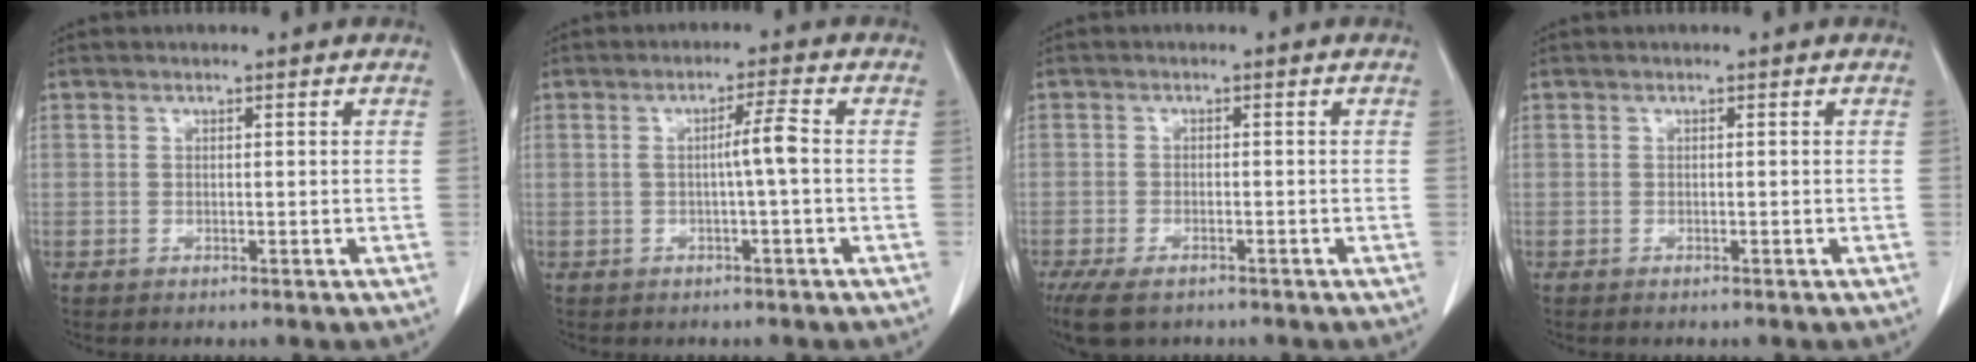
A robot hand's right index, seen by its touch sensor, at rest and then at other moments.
{"total": 3.7, "force": [-0.3, 0.0, 3.7], "torque": [-0.068, 0.009, -0.002]}
{"total": 8.1, "force": [-5.7, 3.6, 4.5], "torque": [-0.087, -0.012, -0.089]}
{"total": 0.7, "force": [-0.3, 0.4, 0.6], "torque": [-0.015, -0.002, -0.003]}